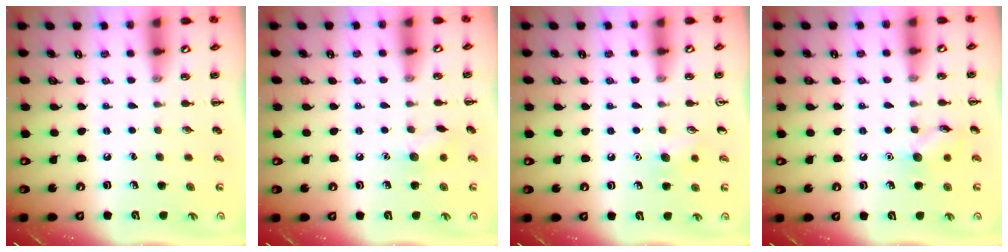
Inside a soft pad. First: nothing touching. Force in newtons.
{"total": 6.6, "press": 6.4, "slide": 1.6}
{"total": 6.8, "press": 6.5, "slide": 2.0}
{"total": 7.5, "press": 7.4, "slide": 1.1}